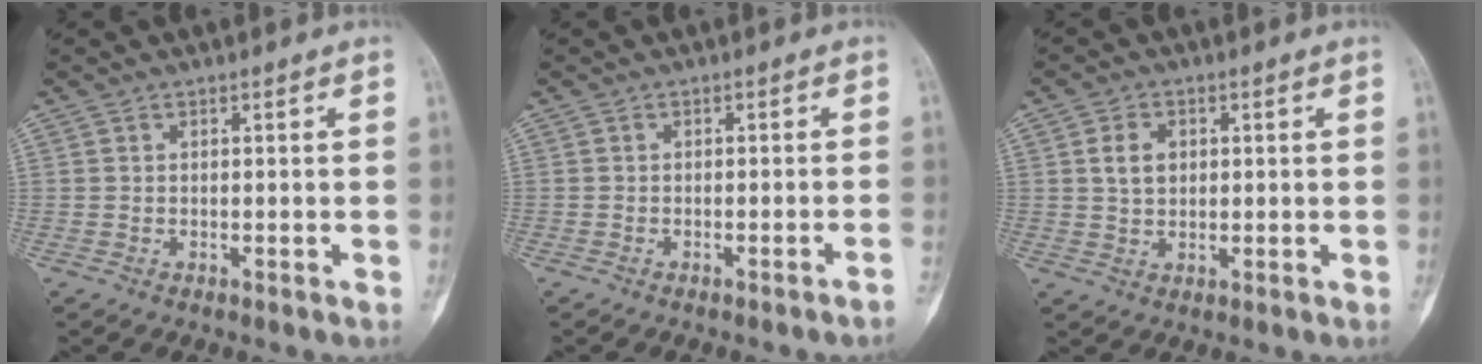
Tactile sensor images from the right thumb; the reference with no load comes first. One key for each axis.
{"total": 1.9, "fx": -1.4, "fy": -0.4, "fz": 1.2, "tx": -0.028, "ty": 0.017, "tz": -0.014}
{"total": 4.5, "fx": 1.0, "fy": 3.3, "fz": 2.9, "tx": -0.038, "ty": -0.001, "tz": 0.017}